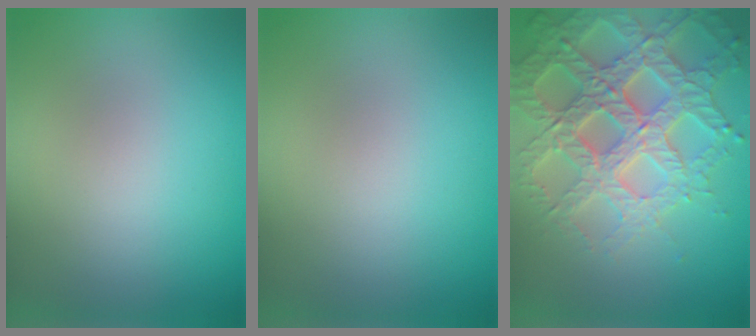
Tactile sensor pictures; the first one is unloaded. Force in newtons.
{"total": 0.0}
{"total": 6.9, "press": 6.7, "slide": 1.7}